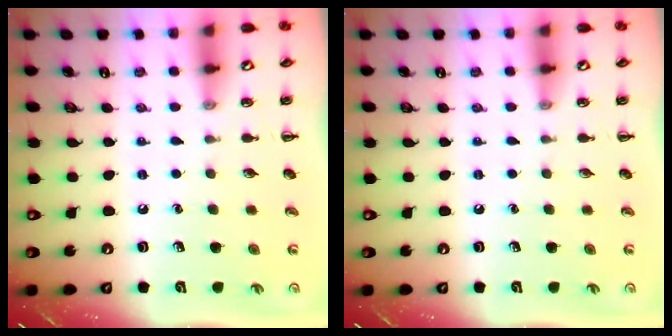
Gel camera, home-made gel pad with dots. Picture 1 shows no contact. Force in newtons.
{"total": 0.0}